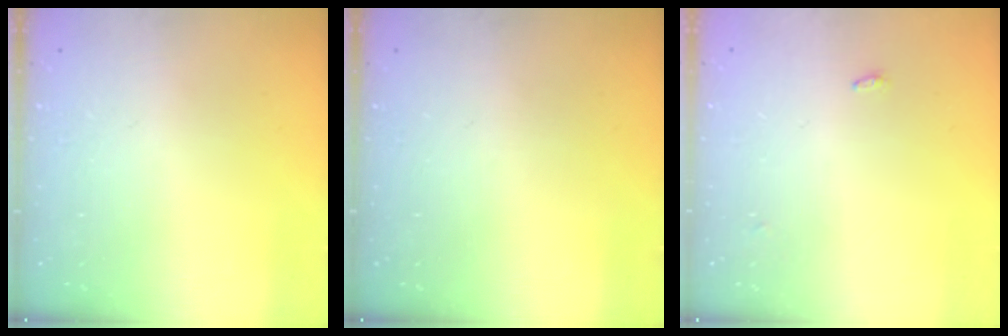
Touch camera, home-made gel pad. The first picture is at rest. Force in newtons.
{"total": 0.0}
{"total": 6.3, "press": 2.7, "slide": 5.7}